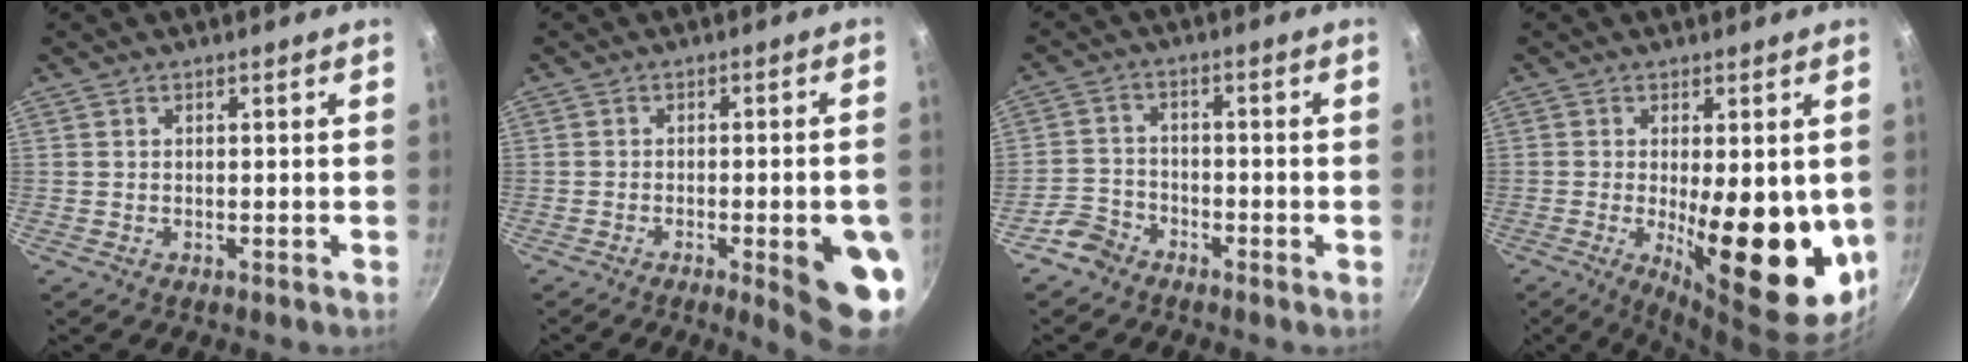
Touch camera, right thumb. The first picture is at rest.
{"total": 11.3, "force": [-3.3, 2.7, 10.4], "torque": [-0.106, 0.011, -0.037]}
{"total": 4.5, "force": [-3.4, 2.8, 0.9], "torque": [-0.009, 0.037, -0.070]}
{"total": 18.1, "force": [-1.8, 6.6, 16.8], "torque": [-0.208, -0.023, -0.011]}